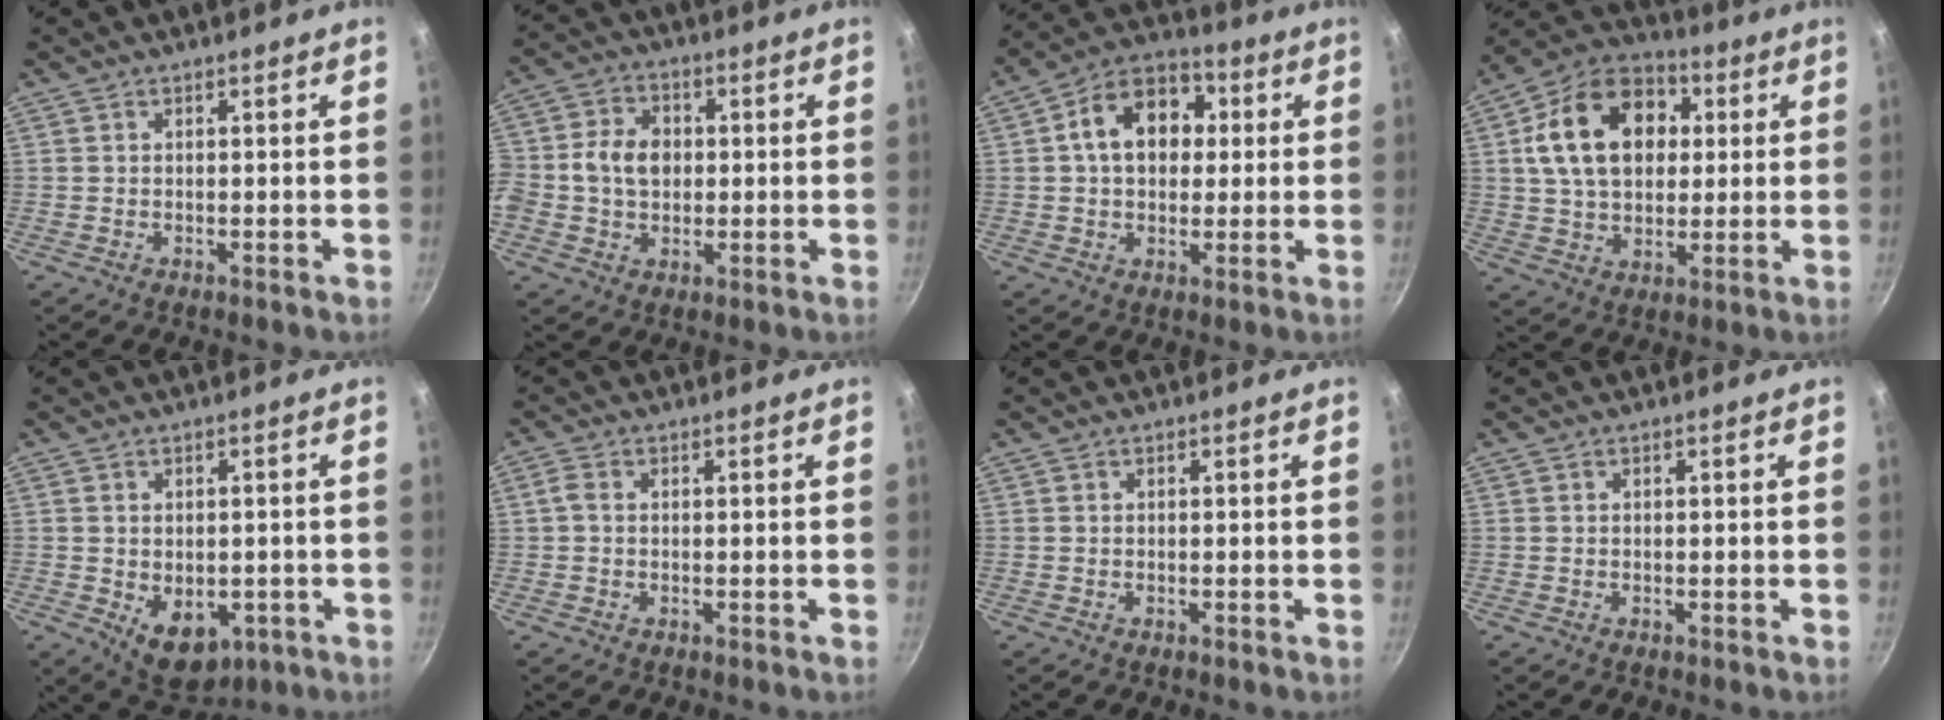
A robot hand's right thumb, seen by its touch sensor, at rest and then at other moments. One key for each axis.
{"total": 9.4, "fx": 0.1, "fy": 7.5, "fz": 5.7, "tx": -0.086, "ty": 0.013, "tz": -0.016}
{"total": 13.2, "fx": 2.2, "fy": 9.6, "fz": 8.8, "tx": -0.099, "ty": 0.023, "tz": 0.017}
{"total": 18.6, "fx": 4.0, "fy": 13.3, "fz": 12.4, "tx": -0.182, "ty": 0.019, "tz": 0.055}
{"total": 8.4, "fx": -1.9, "fy": 5.8, "fz": 5.8, "tx": -0.060, "ty": -0.007, "tz": -0.008}
{"total": 1.8, "fx": 0.1, "fy": 1.2, "fz": 1.3, "tx": -0.030, "ty": 0.005, "tz": 0.000}
{"total": 0.0}
{"total": 0.0}